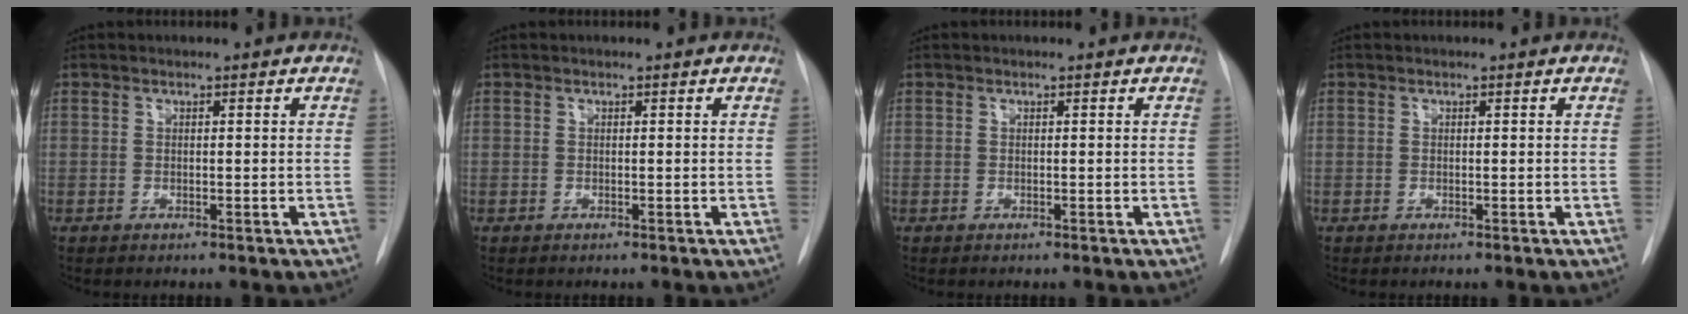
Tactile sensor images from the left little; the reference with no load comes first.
{"total": 0.0}
{"total": 0.0}
{"total": 0.0}